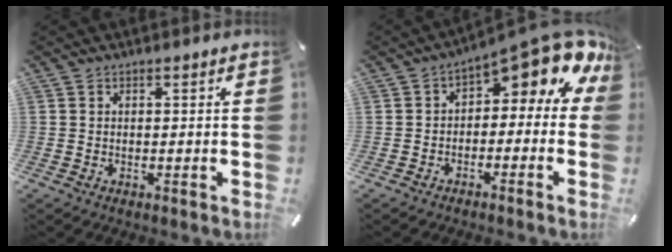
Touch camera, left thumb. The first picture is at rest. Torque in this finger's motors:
{"motor_torque": [0.48, 0.38, 0.66, 0.53, 0.03]}